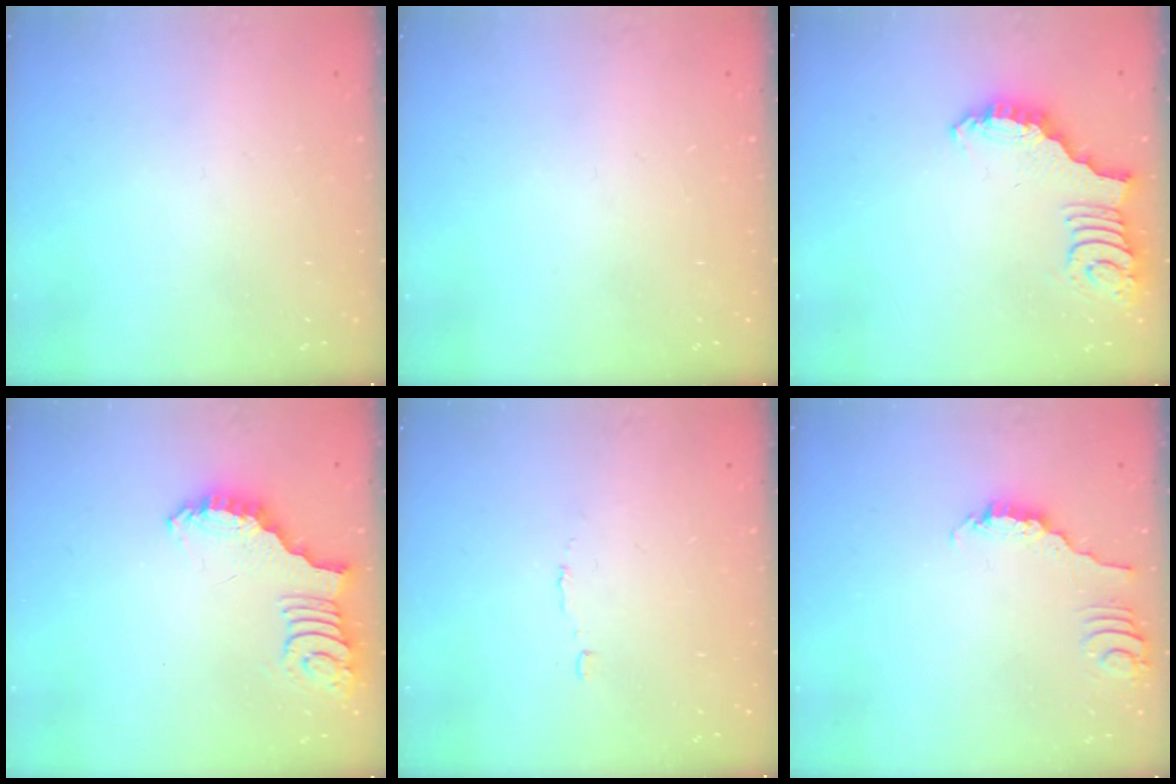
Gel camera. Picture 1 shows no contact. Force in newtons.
{"total": 0.0}
{"total": 2.5, "press": 2.5, "slide": 0.5}
{"total": 2.6, "press": 2.5, "slide": 0.5}
{"total": 1.9, "press": 1.9, "slide": 0.1}
{"total": 2.2, "press": 2.1, "slide": 0.3}